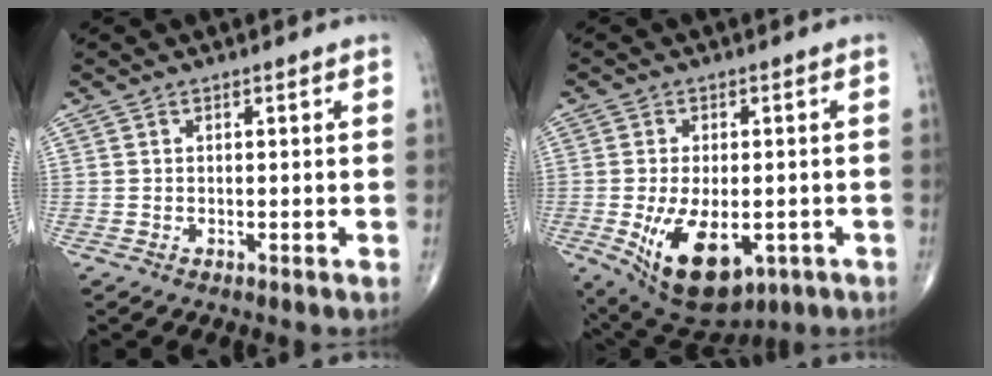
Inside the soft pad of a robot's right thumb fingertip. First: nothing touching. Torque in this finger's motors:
{"motor_torque": [-0.20, 0.53, 0.75, 0.38, 0.38]}